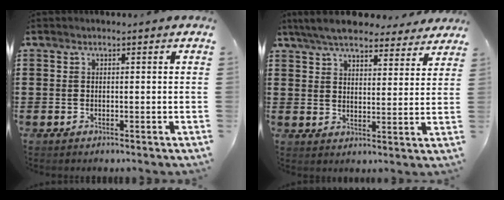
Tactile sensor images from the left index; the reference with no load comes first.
{"total": 6.9, "force": [6.3, 1.4, 2.5], "torque": [-0.072, -0.015, 0.116]}